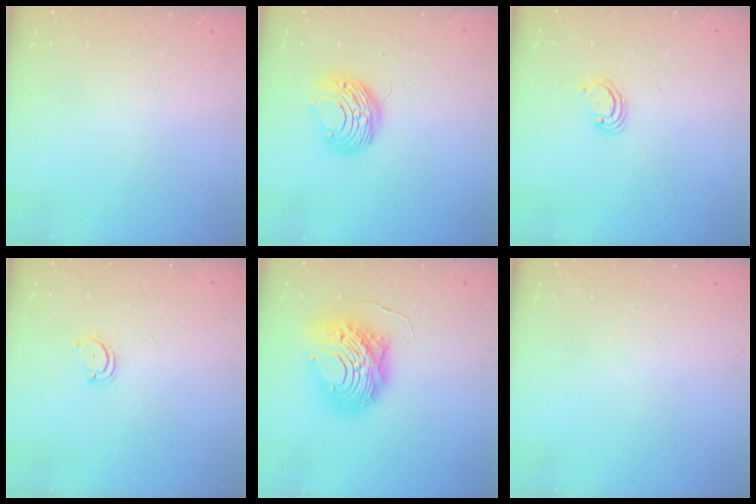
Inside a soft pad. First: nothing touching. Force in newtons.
{"total": 10.0, "press": 10.0, "slide": 0.7}
{"total": 2.8, "press": 2.8, "slide": 0.3}
{"total": 3.4, "press": 3.4, "slide": 0.2}
{"total": 14.1, "press": 14.0, "slide": 1.3}
{"total": 0.0}